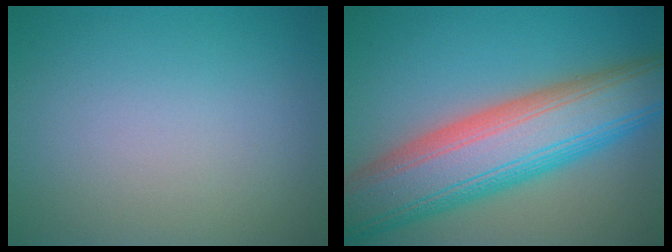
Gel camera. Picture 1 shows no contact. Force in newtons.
{"total": 12.2, "press": 12.1, "slide": 0.6}